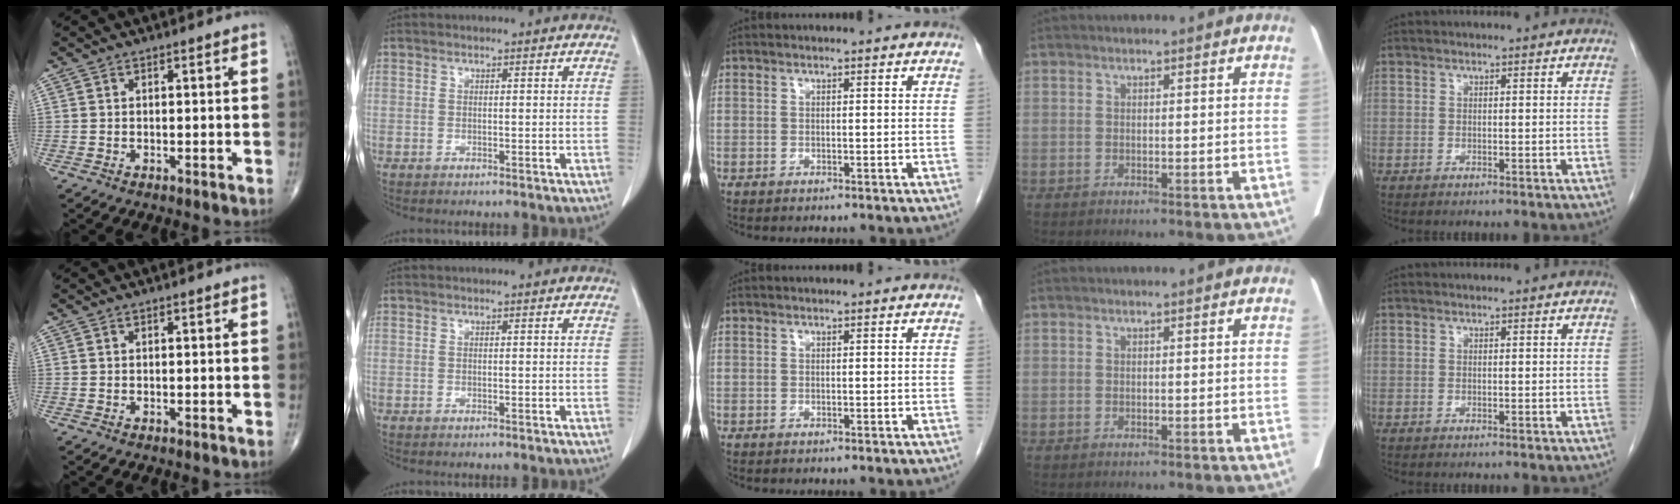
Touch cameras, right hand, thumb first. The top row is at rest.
{}